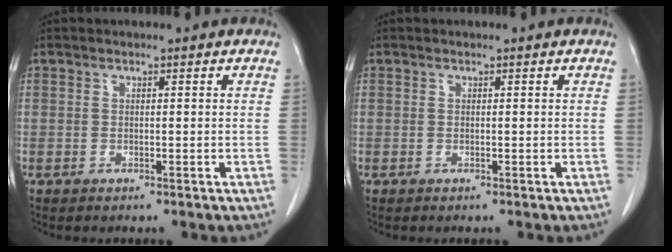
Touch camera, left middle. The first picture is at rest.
{"total": 0.0}